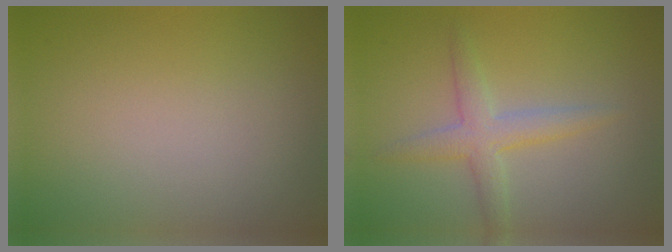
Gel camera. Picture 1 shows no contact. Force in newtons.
{"total": 2.8, "press": 2.8, "slide": 0.1}